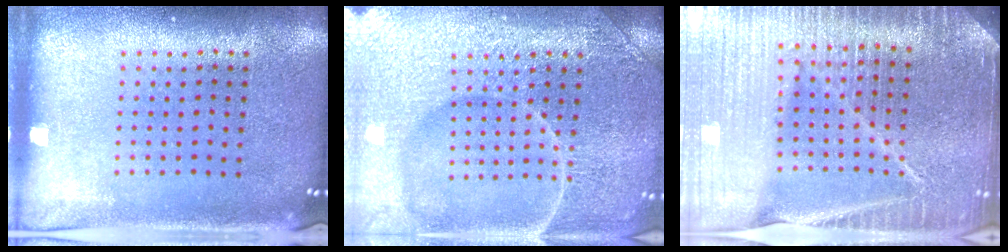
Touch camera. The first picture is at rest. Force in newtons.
{"total": 7.5, "press": 7.4, "slide": 1.0}
{"total": 5.4, "press": 4.8, "slide": 2.5}